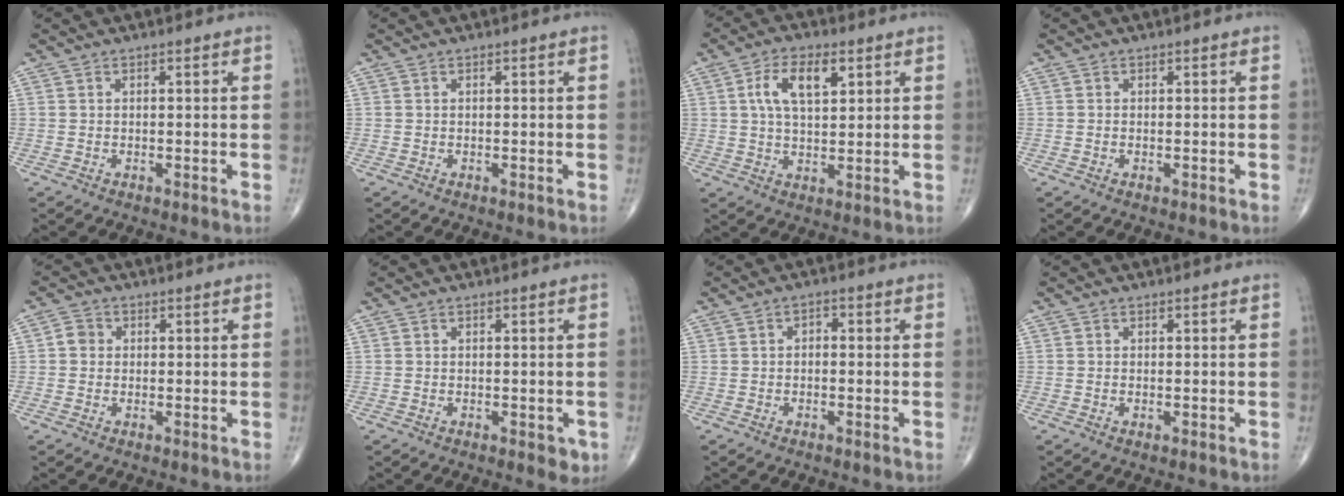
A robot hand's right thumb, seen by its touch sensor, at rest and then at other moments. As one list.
[{"total": 0.0}, {"total": 8.7, "force": [3.0, 4.3, 6.9], "torque": [-0.118, -0.001, 0.052]}, {"total": 0.0}, {"total": 2.4, "force": [0.1, 2.2, 1.0], "torque": [-0.008, 0.006, -0.003]}, {"total": 2.2, "force": [-0.7, 1.2, 1.7], "torque": [-0.008, -0.001, -0.007]}, {"total": 1.5, "force": [-0.2, 1.1, 1.1], "torque": [-0.005, 0.008, -0.010]}, {"total": 0.5, "force": [-0.1, 0.3, 0.4], "torque": [-0.009, -0.002, -0.001]}]